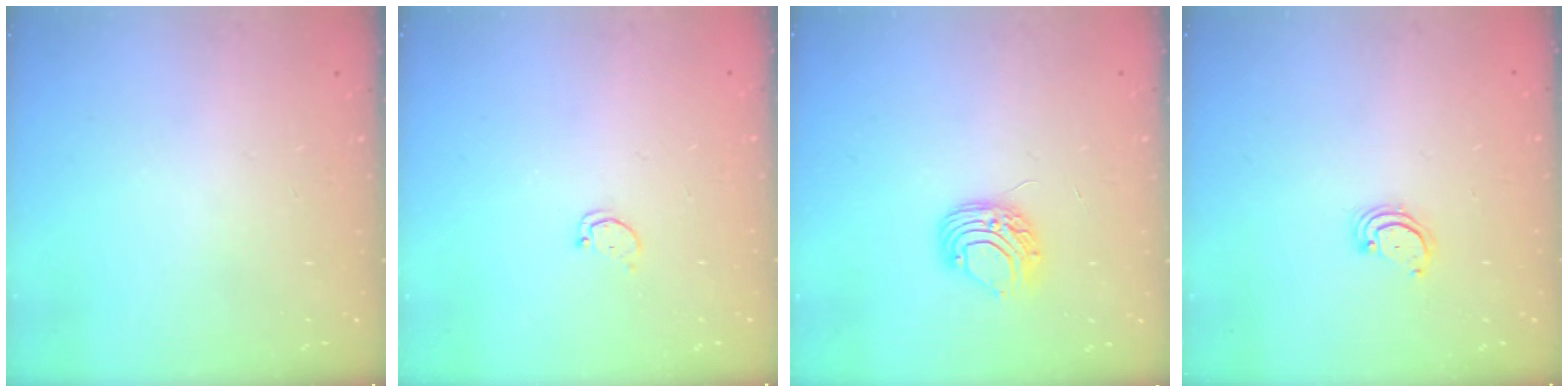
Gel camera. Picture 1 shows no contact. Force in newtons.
{"total": 1.7, "press": 1.7, "slide": 0.2}
{"total": 7.5, "press": 7.4, "slide": 0.7}
{"total": 2.3, "press": 2.2, "slide": 0.2}